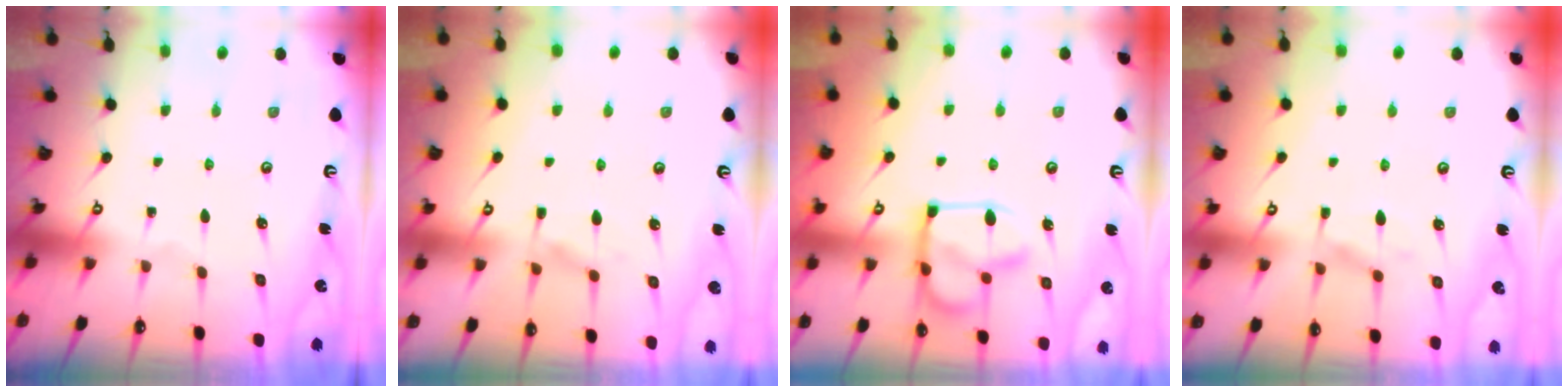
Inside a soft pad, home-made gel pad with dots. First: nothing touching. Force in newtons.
{"total": 1.6, "press": 1.0, "slide": 1.2}
{"total": 14.5, "press": 14.5, "slide": 0.4}
{"total": 1.4, "press": 0.3, "slide": 1.4}